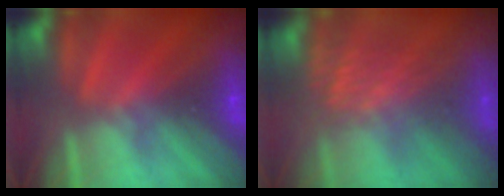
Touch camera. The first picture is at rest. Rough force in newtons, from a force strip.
{"total": 2.9}